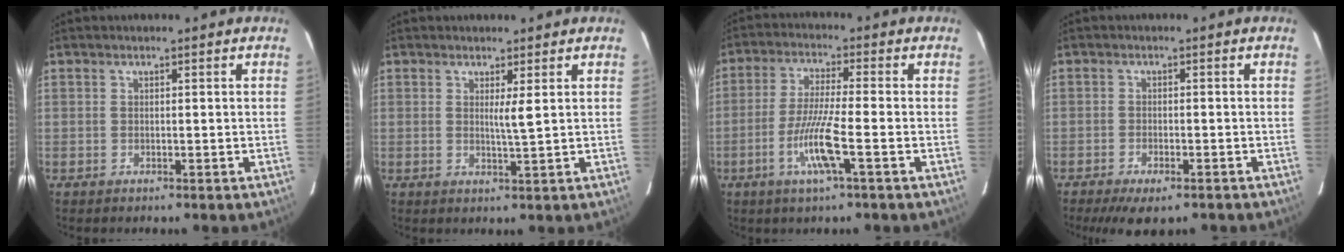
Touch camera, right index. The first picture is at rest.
{"total": 2.0, "force": [0.7, -0.4, 1.9], "torque": [-0.035, -0.008, 0.013]}
{"total": 8.2, "force": [-3.0, -0.3, 7.6], "torque": [-0.151, -0.011, -0.060]}
{"total": 6.0, "force": [-4.5, 2.0, 3.5], "torque": [-0.047, -0.008, -0.066]}